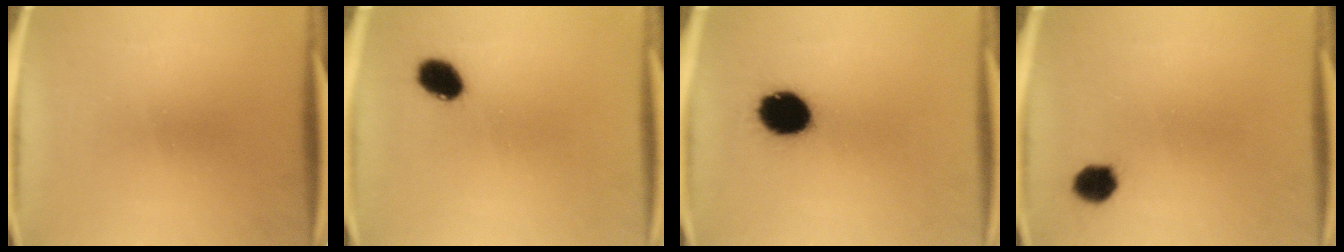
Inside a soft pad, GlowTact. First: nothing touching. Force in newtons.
{"total": 6.2}
{"total": 12.2}
{"total": 4.3}